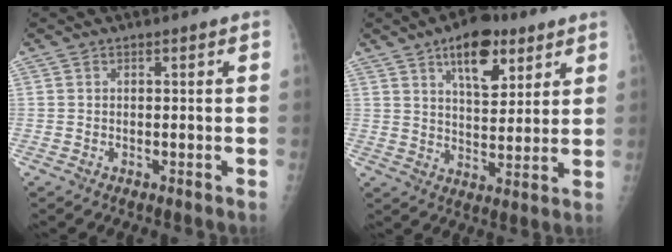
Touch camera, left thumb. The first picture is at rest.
{"total": 17.2, "force": [9.7, 8.0, 11.8], "torque": [-0.147, -0.044, 0.161]}